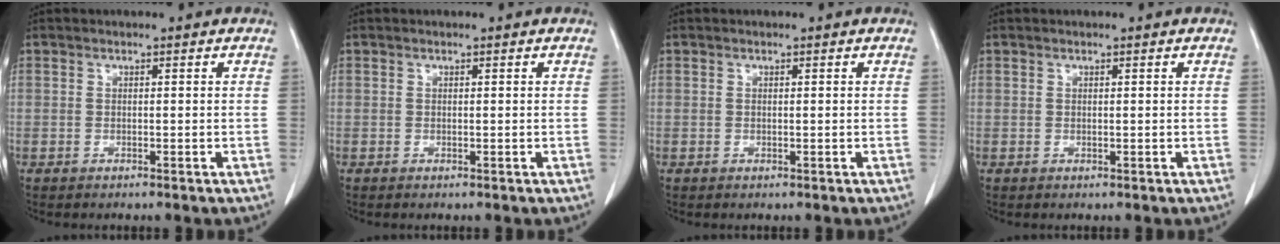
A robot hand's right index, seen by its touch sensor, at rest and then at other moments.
{"total": 0.0}
{"total": 0.0}
{"total": 0.0}